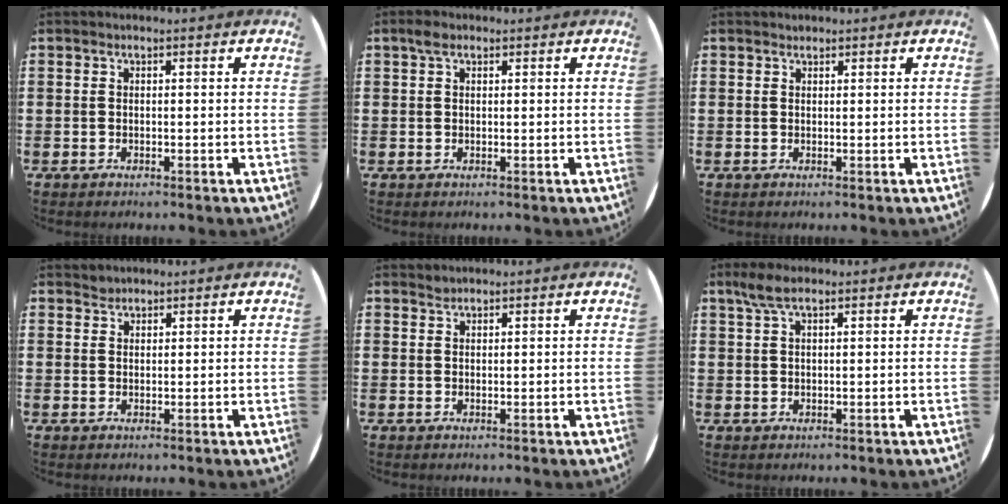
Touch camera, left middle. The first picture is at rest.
{"total": 1.5, "force": [0.9, 0.8, 0.9], "torque": [-0.012, 0.002, 0.015]}
{"total": 0.5, "force": [0.5, 0.1, -0.1], "torque": [0.002, 0.003, 0.010]}
{"total": 1.1, "force": [1.1, 0.3, -0.1], "torque": [0.000, 0.000, 0.021]}
{"total": 0.8, "force": [0.8, 0.1, -0.1], "torque": [0.001, 0.001, 0.015]}
{"total": 3.0, "force": [2.1, 0.9, 2.0], "torque": [-0.043, 0.005, 0.037]}